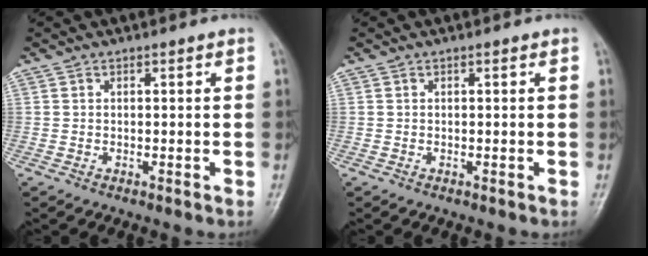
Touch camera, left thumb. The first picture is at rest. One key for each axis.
{"total": 0.0}